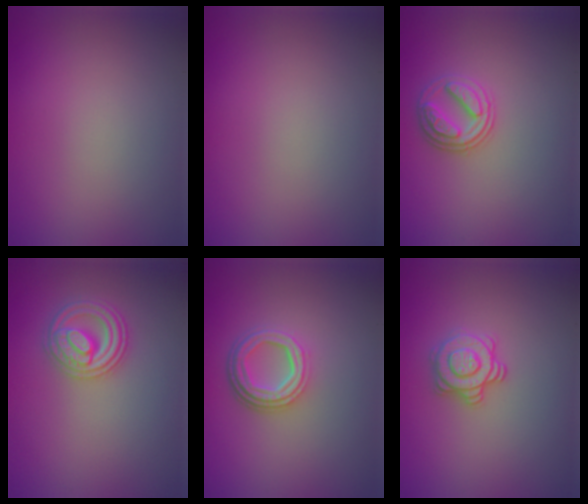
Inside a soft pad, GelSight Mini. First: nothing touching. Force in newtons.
{"total": 0.0}
{"total": 2.6, "press": 2.6, "slide": 0.5}
{"total": 3.6, "press": 3.4, "slide": 1.0}
{"total": 4.2, "press": 3.2, "slide": 2.7}
{"total": 2.8, "press": 2.7, "slide": 0.7}